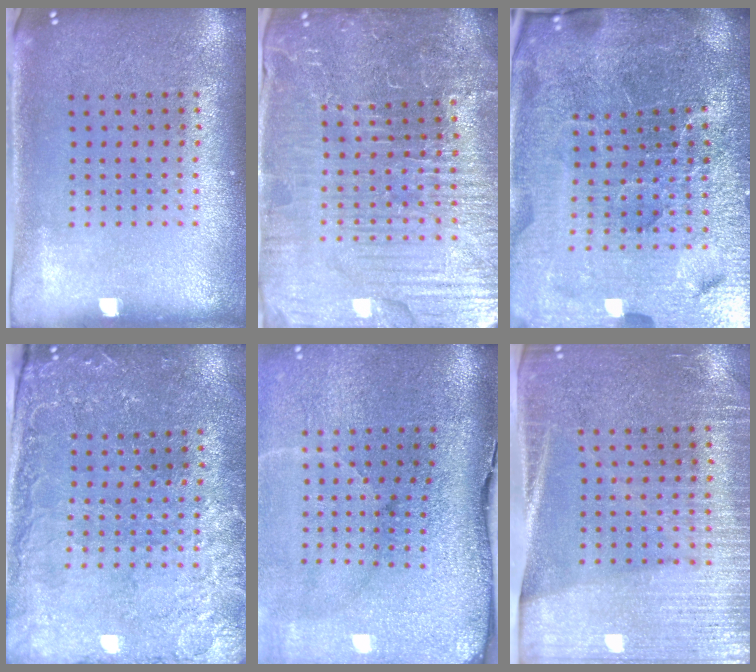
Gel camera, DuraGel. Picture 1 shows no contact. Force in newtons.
{"total": 6.0, "press": 5.5, "slide": 2.5}
{"total": 7.1, "press": 6.2, "slide": 3.5}
{"total": 0.7, "press": 0.6, "slide": 0.4}
{"total": 5.0, "press": 3.9, "slide": 3.1}
{"total": 3.4, "press": 3.0, "slide": 1.6}